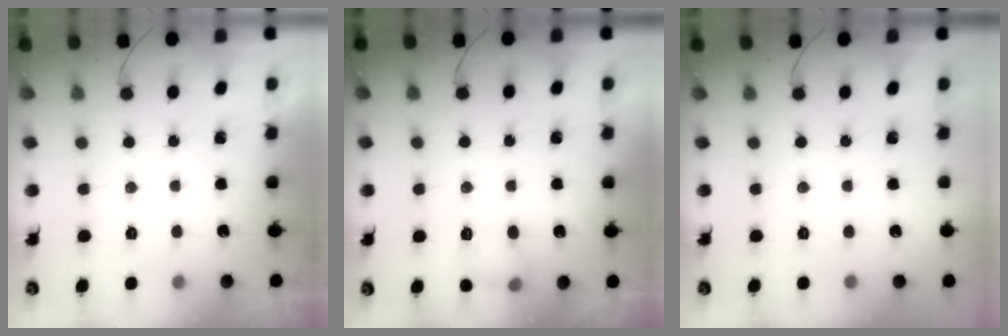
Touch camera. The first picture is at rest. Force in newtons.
{"total": 5.7, "press": 5.5, "slide": 1.7}
{"total": 0.0}